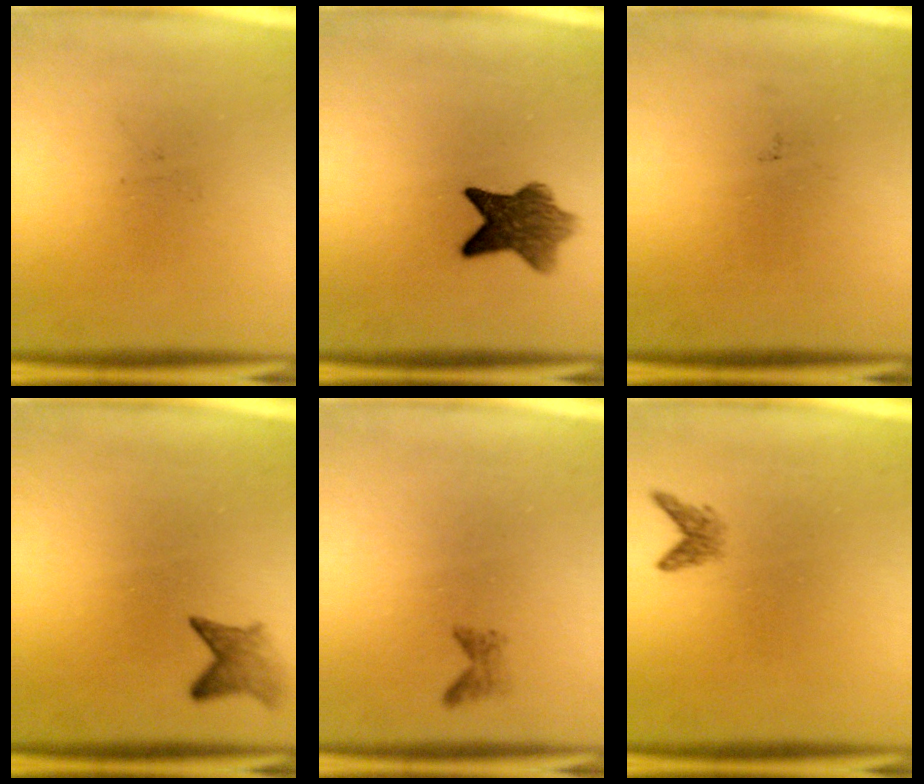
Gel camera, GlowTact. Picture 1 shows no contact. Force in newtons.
{"total": 7.2}
{"total": 0.0}
{"total": 2.4}
{"total": 0.9}
{"total": 1.4}